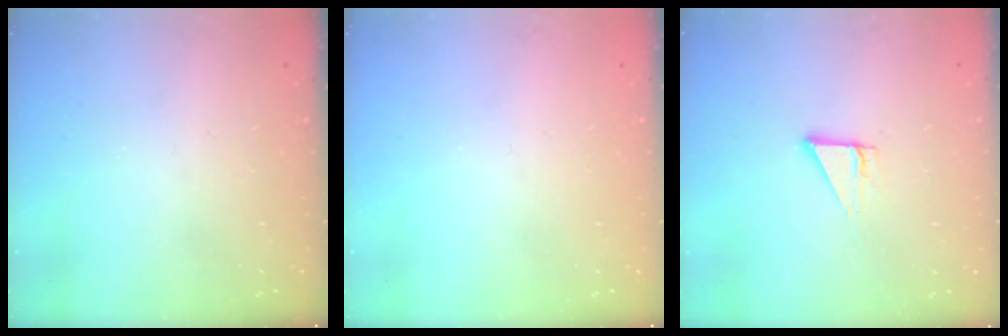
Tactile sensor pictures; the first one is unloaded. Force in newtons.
{"total": 0.0}
{"total": 3.1, "press": 3.1, "slide": 0.2}